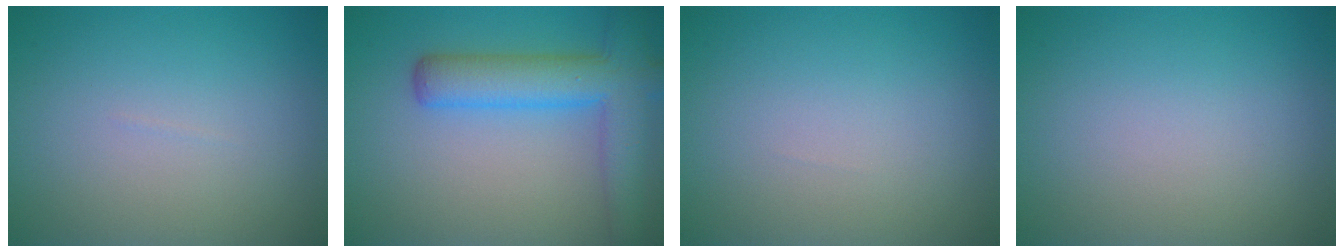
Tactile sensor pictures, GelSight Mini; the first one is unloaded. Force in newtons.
{"total": 6.6, "press": 6.6, "slide": 0.4}
{"total": 0.0}
{"total": 0.0}